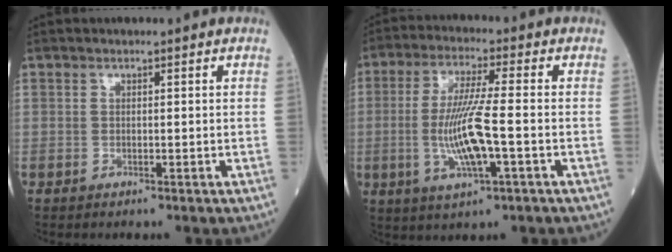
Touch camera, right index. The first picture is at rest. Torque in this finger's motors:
{"motor_torque": [0.44, -0.18, 0.30, 0.20]}